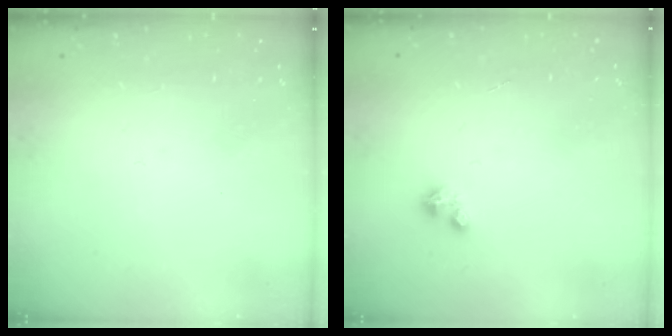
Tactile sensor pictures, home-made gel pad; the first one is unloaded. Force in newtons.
{"total": 0.9, "press": 0.9, "slide": 0.3}